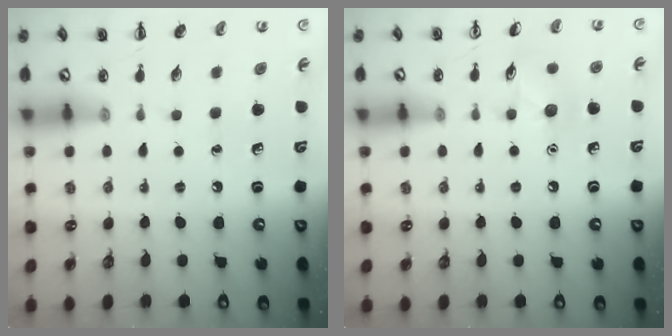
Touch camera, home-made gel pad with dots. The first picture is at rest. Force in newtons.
{"total": 6.1, "press": 5.9, "slide": 1.4}